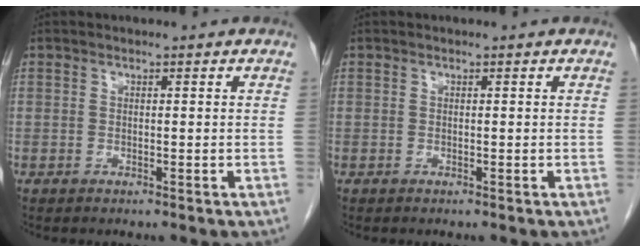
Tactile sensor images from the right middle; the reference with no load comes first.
{"total": 0.0}